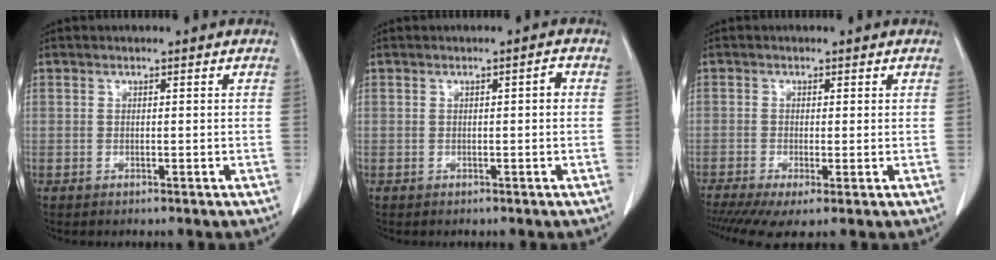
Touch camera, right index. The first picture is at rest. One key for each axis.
{"total": 1.2, "fx": 0.1, "fy": 0.3, "fz": 1.2, "tx": -0.015, "ty": 0.004, "tz": 0.001}
{"total": 6.5, "fx": -3.6, "fy": 1.6, "fz": 5.1, "tx": -0.091, "ty": -0.016, "tz": -0.065}